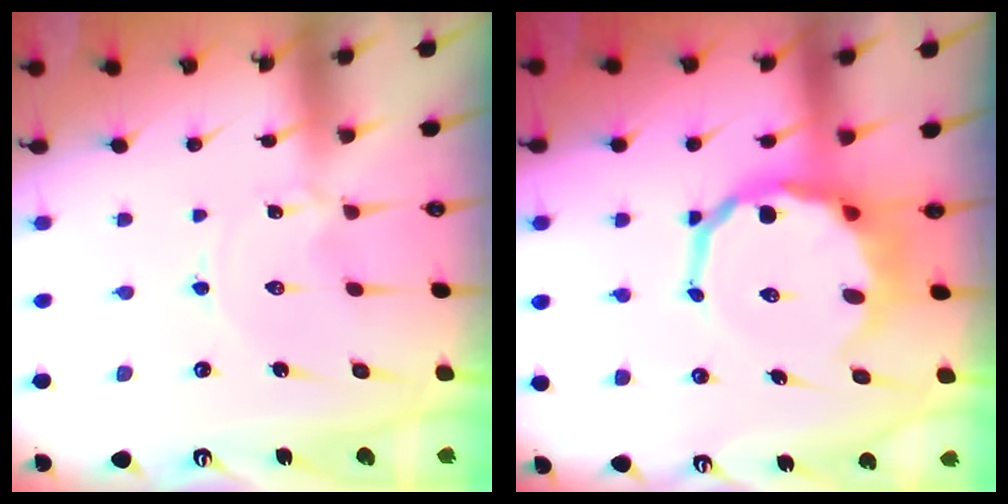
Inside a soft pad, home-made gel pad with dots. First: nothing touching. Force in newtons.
{"total": 10.5, "press": 10.2, "slide": 2.7}